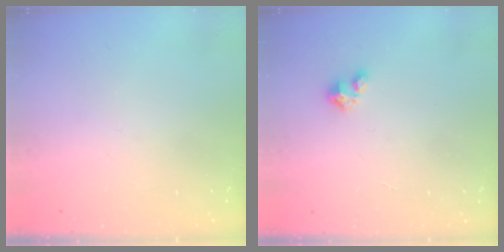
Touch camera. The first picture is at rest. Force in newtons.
{"total": 1.6, "press": 1.6, "slide": 0.1}